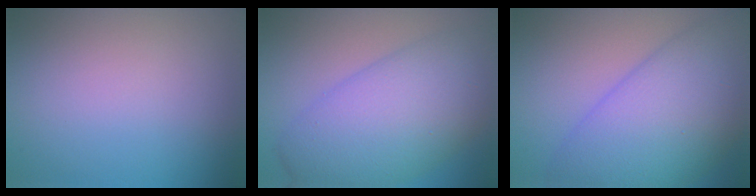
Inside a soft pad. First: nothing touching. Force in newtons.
{"total": 9.6, "press": 9.6, "slide": 0.2}
{"total": 11.5, "press": 11.5, "slide": 0.3}